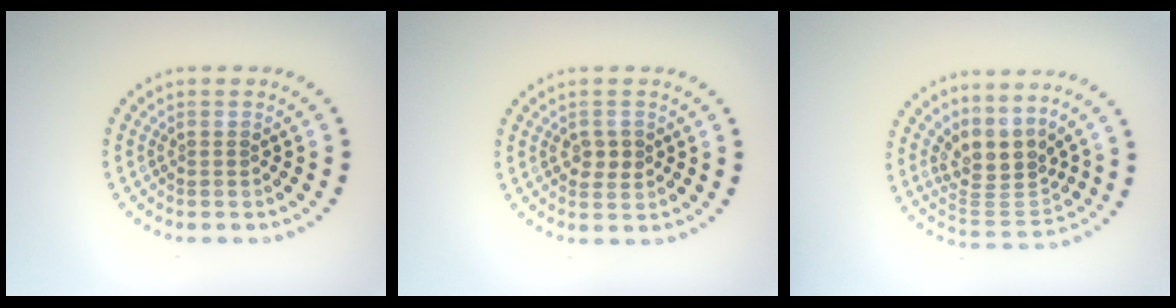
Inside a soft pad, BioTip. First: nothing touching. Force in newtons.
{"total": 1.8, "press": 1.8, "slide": 0.2}
{"total": 3.9, "press": 3.0, "slide": 2.5}